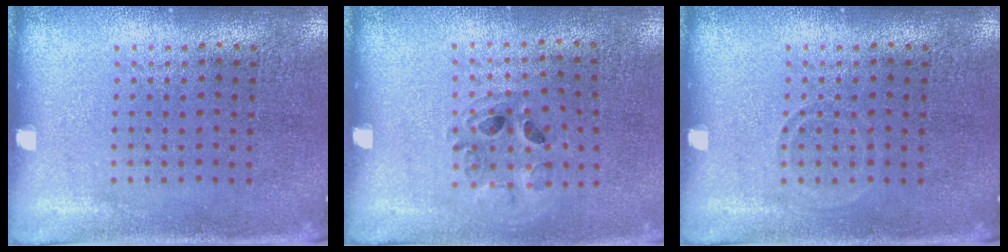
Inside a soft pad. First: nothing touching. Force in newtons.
{"total": 0.9, "press": 0.9, "slide": 0.2}
{"total": 0.7, "press": 0.6, "slide": 0.3}